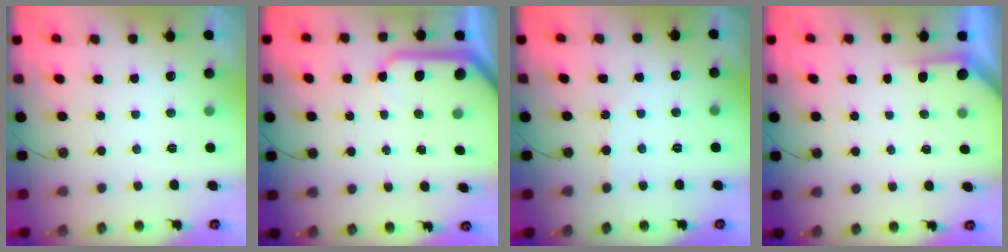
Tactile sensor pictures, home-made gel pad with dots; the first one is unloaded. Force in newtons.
{"total": 10.3, "press": 10.2, "slide": 1.1}
{"total": 2.9, "press": 2.8, "slide": 0.5}
{"total": 1.7, "press": 1.7, "slide": 0.2}